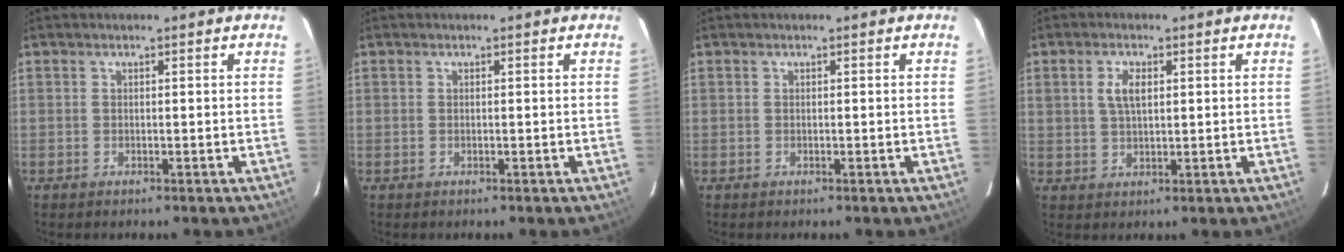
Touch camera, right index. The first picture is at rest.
{"total": 0.0}
{"total": 0.0}
{"total": 4.1, "force": [1.3, 2.1, 3.3], "torque": [-0.063, 0.005, 0.026]}